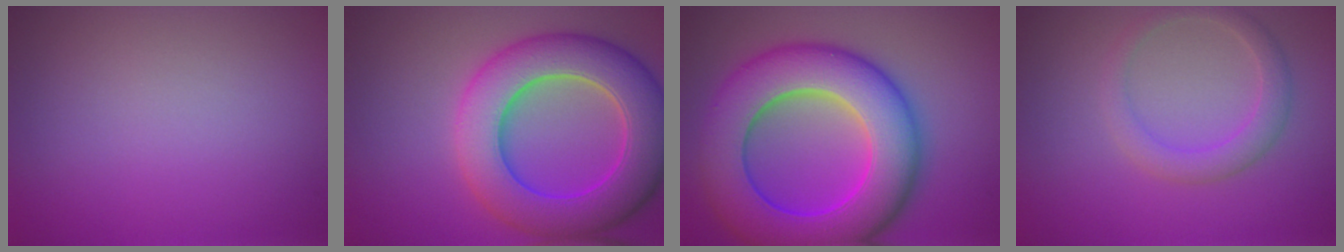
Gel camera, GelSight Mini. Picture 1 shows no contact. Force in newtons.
{"total": 10.0, "press": 10.0, "slide": 0.4}
{"total": 12.7, "press": 12.7, "slide": 0.3}
{"total": 2.6, "press": 2.6, "slide": 0.3}